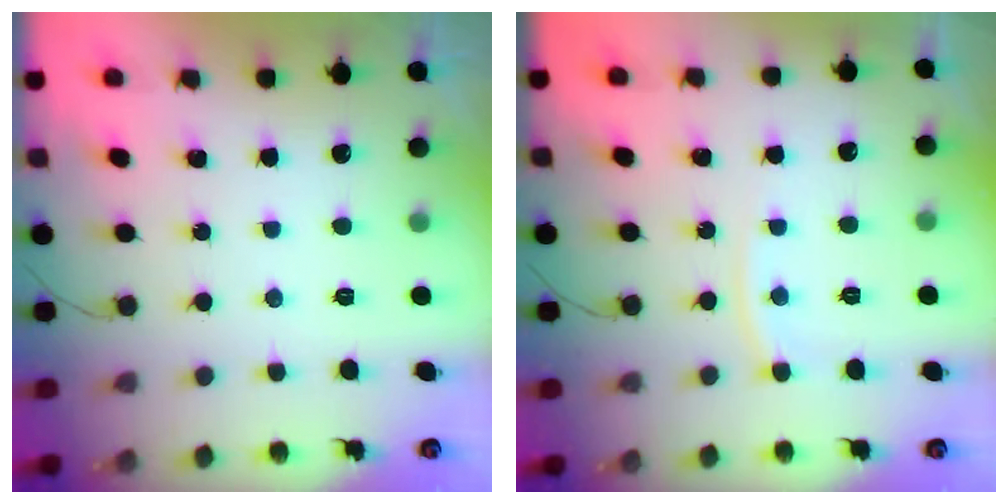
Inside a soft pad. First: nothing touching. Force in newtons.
{"total": 5.8, "press": 5.8, "slide": 0.3}